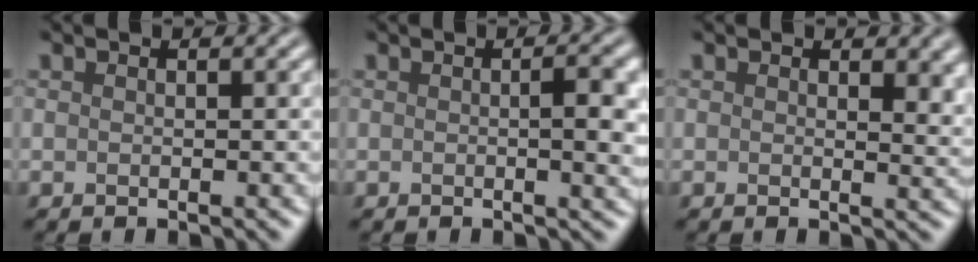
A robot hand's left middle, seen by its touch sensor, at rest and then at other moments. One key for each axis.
{"total": 3.3, "fx": 0.1, "fy": 0.8, "fz": 3.2, "tx": -0.043, "ty": 0.003, "tz": 0.000}
{"total": 2.7, "fx": 1.0, "fy": 1.2, "fz": 2.1, "tx": -0.021, "ty": -0.004, "tz": 0.015}